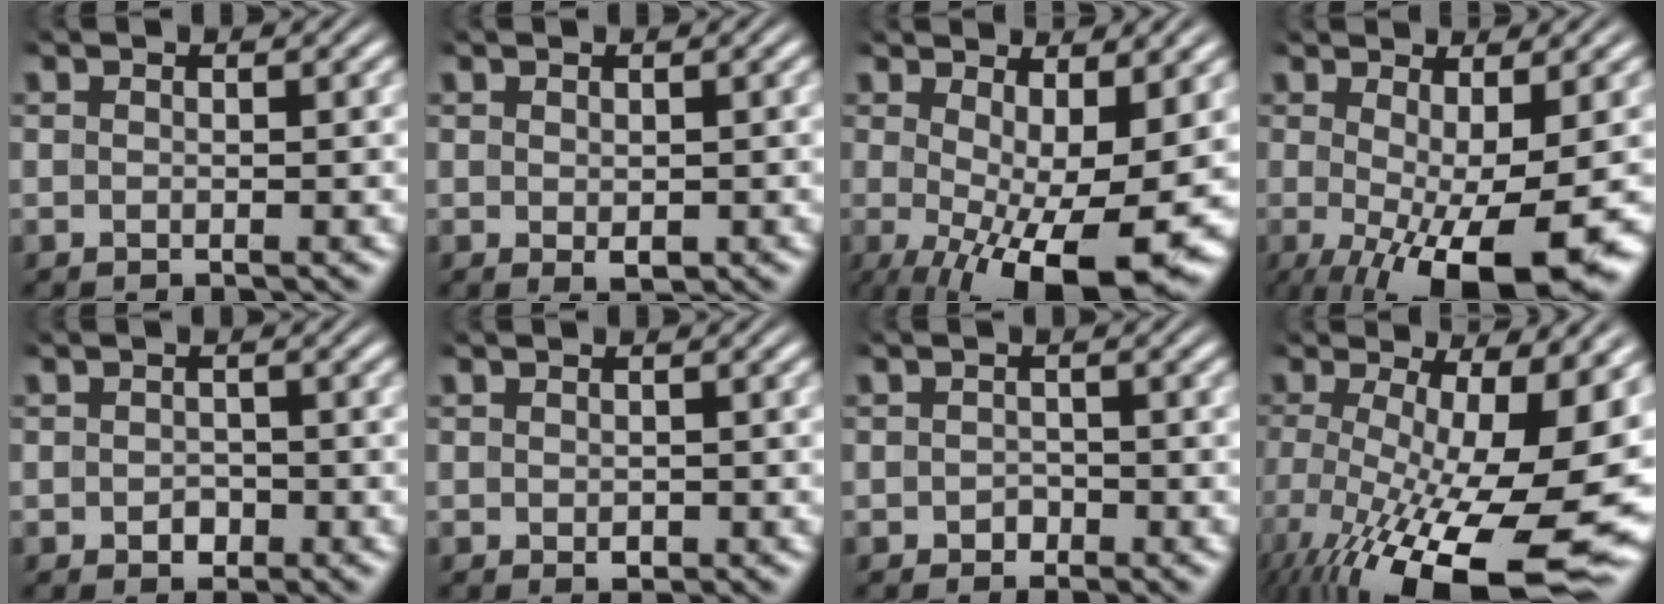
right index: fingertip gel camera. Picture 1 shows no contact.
{"total": 1.3, "force": [-0.3, 0.7, 1.0], "torque": [-0.018, -0.010, 0.003]}
{"total": 9.9, "force": [-4.1, 3.6, 8.3], "torque": [-0.126, -0.049, -0.038]}
{"total": 8.7, "force": [-3.8, 2.8, 7.3], "torque": [-0.117, -0.039, -0.035]}
{"total": 1.1, "force": [-0.6, 0.9, 0.2], "torque": [0.005, -0.005, -0.007]}
{"total": 0.8, "force": [-0.2, 0.7, 0.4], "torque": [-0.010, -0.010, 0.002]}
{"total": 0.9, "force": [-0.7, 0.5, -0.2], "torque": [0.010, -0.004, -0.010]}
{"total": 13.6, "force": [-6.3, 5.7, 10.6], "torque": [-0.178, -0.063, -0.055]}